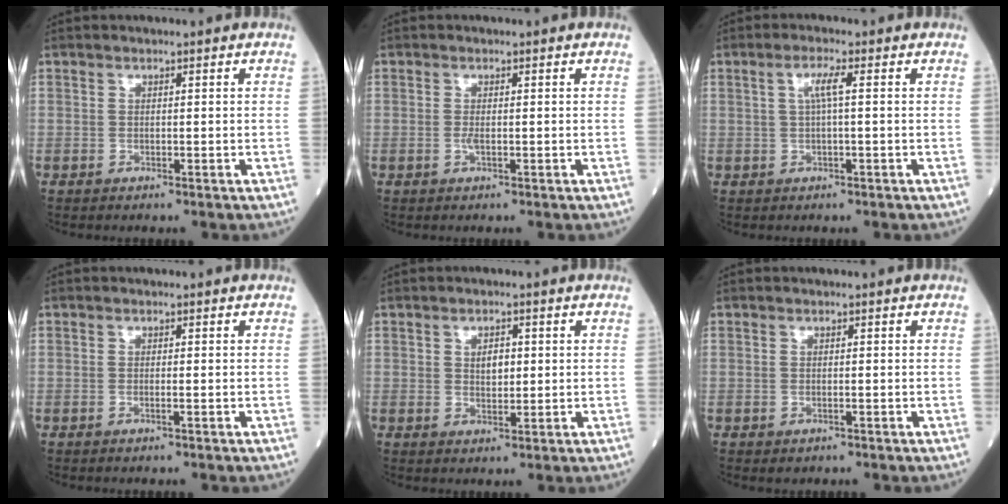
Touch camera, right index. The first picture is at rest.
{"total": 0.9, "force": [-0.2, 0.1, 0.9], "torque": [-0.022, -0.002, -0.005]}
{"total": 2.8, "force": [0.5, -0.1, 2.7], "torque": [-0.056, 0.006, 0.009]}
{"total": 0.6, "force": [-0.2, -0.1, 0.5], "torque": [-0.011, 0.001, -0.005]}
{"total": 2.8, "force": [0.6, 1.5, 2.3], "torque": [-0.036, -0.001, 0.010]}
{"total": 0.7, "force": [-0.2, 0.3, 0.5], "torque": [-0.014, -0.003, -0.001]}